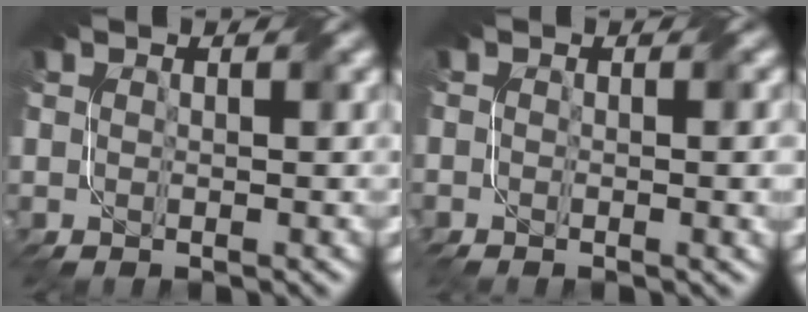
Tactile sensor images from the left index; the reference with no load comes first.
{"total": 2.3, "force": [-1.4, 0.8, 1.6], "torque": [0.004, 0.005, -0.010]}